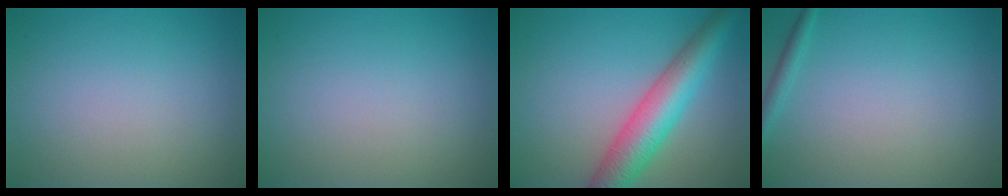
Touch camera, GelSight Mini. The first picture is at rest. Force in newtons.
{"total": 0.0}
{"total": 6.7, "press": 6.7, "slide": 0.2}
{"total": 1.2, "press": 1.1, "slide": 0.1}